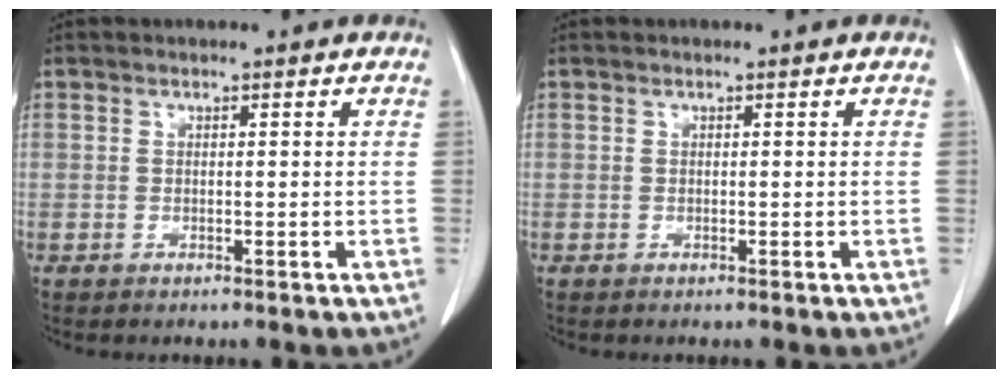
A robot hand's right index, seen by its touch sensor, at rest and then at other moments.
{"total": 0.0}